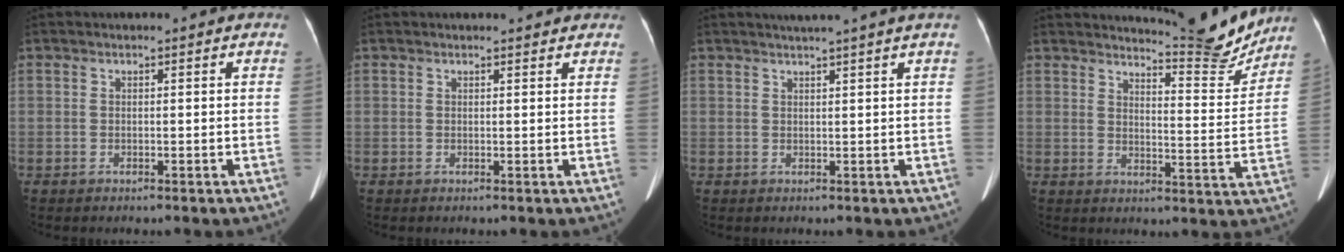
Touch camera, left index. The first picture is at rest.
{"total": 2.1, "force": [2.0, 0.4, 0.4], "torque": [-0.012, 0.001, 0.020]}
{"total": 4.0, "force": [3.3, -1.2, 2.0], "torque": [-0.024, 0.011, 0.045]}
{"total": 10.0, "force": [9.9, 0.0, 1.4], "torque": [-0.022, -0.048, 0.126]}